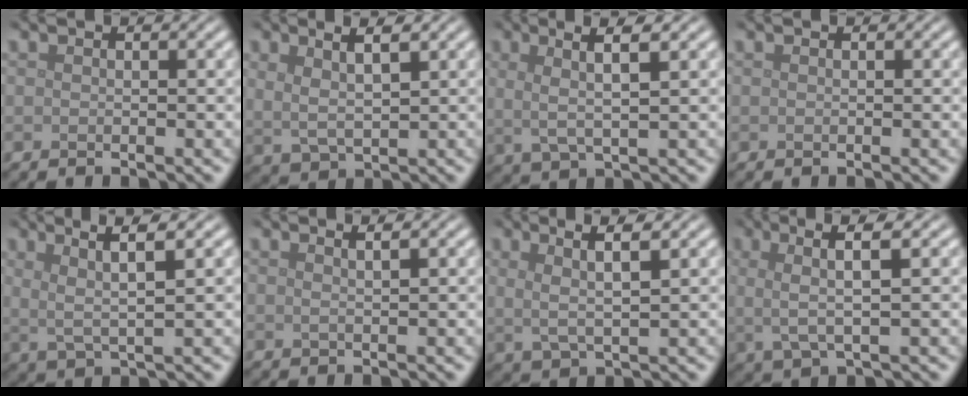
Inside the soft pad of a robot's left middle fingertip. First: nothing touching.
{"total": 3.7, "force": [1.9, 1.5, 2.8], "torque": [-0.056, 0.002, 0.031]}
{"total": 3.8, "force": [1.2, 0.8, 3.5], "torque": [-0.071, 0.001, 0.025]}
{"total": 0.0}
{"total": 3.9, "force": [1.6, 0.6, 3.4], "torque": [-0.069, 0.001, 0.034]}
{"total": 1.5, "force": [0.9, 0.5, 1.0], "torque": [-0.010, -0.001, 0.006]}
{"total": 3.6, "force": [1.5, 0.8, 3.2], "torque": [-0.065, -0.003, 0.030]}
{"total": 4.0, "force": [0.9, 0.9, 3.8], "torque": [-0.075, 0.005, 0.018]}